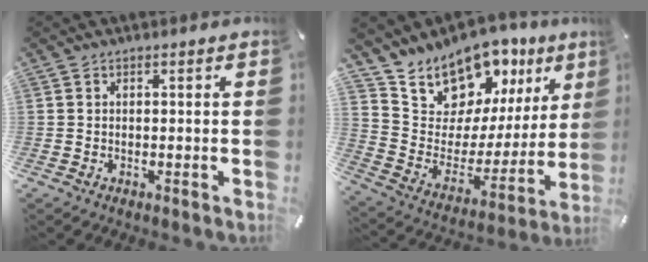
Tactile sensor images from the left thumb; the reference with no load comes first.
{"total": 13.8, "force": [12.3, 6.2, -0.6], "torque": [0.002, -0.138, 0.222]}